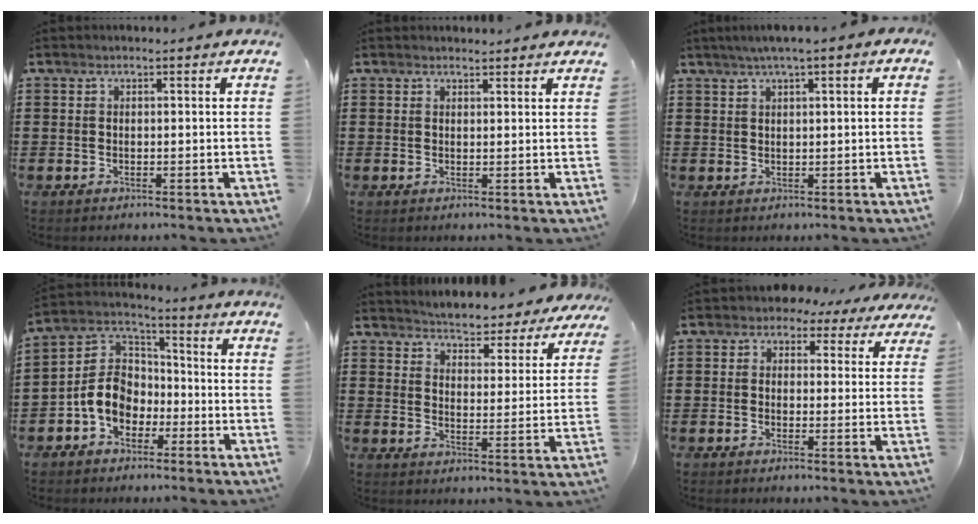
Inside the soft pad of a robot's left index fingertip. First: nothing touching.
{"total": 1.3, "force": [1.3, 0.3, 0.1], "torque": [-0.005, 0.002, 0.026]}
{"total": 2.0, "force": [0.8, 0.1, 1.9], "torque": [-0.034, 0.001, 0.013]}
{"total": 8.0, "force": [-2.9, 6.2, 4.0], "torque": [-0.124, 0.008, -0.068]}
{"total": 4.4, "force": [4.4, -0.1, -0.1], "torque": [-0.025, -0.035, 0.073]}
{"total": 2.8, "force": [1.8, 2.0, 0.8], "torque": [-0.023, -0.002, 0.028]}